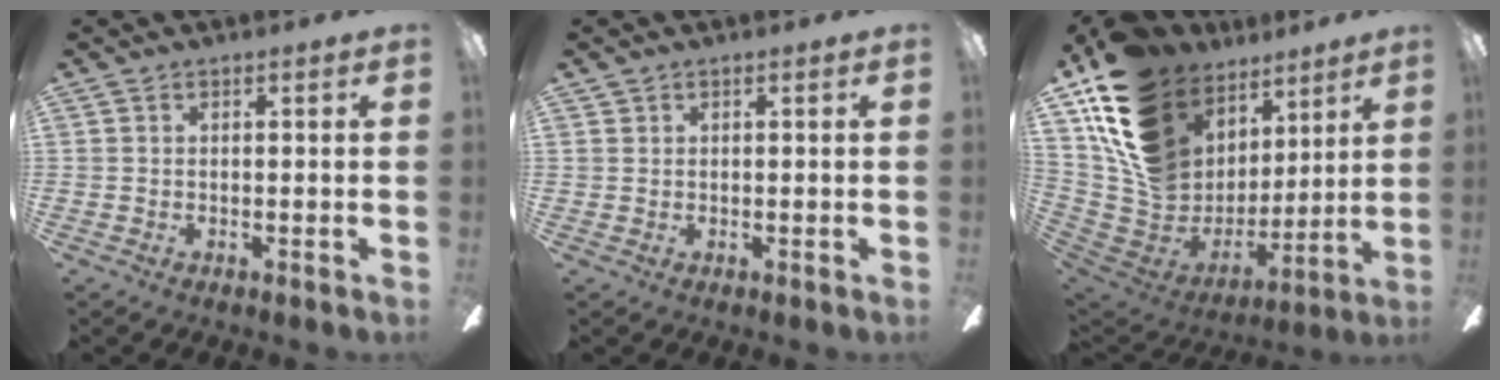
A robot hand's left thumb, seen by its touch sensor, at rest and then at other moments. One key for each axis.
{"total": 0.6, "fx": 0.3, "fy": 0.4, "fz": -0.1, "tx": 0.001, "ty": 0.003, "tz": 0.006}
{"total": 19.9, "fx": 11.4, "fy": 13.9, "fz": 8.5, "tx": -0.186, "ty": -0.066, "tz": 0.233}